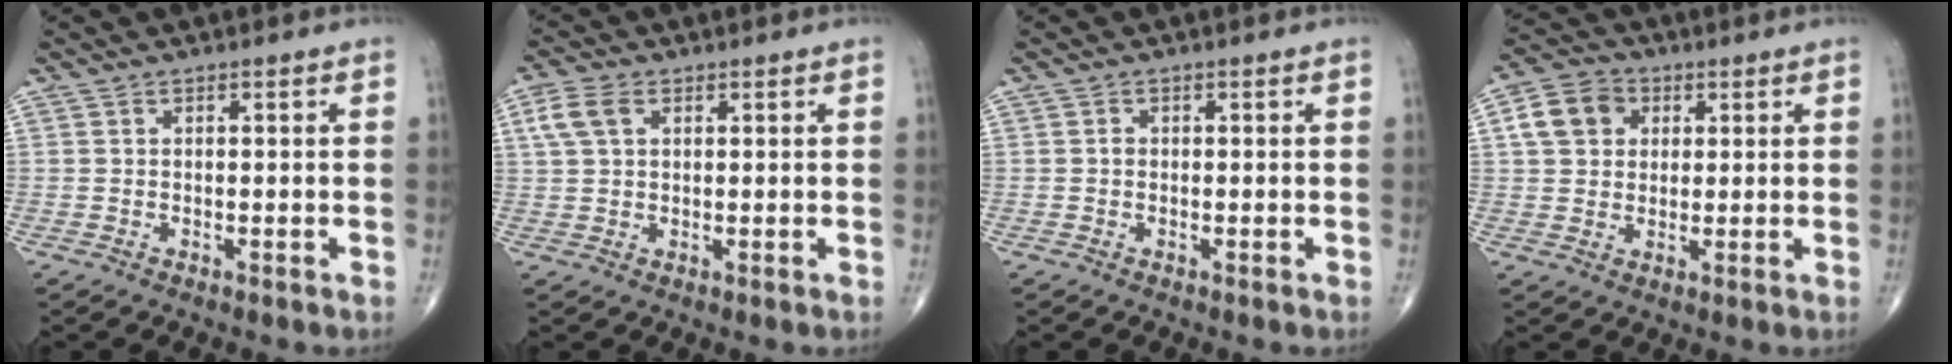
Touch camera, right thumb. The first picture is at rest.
{"total": 5.1, "force": [1.8, 3.2, 3.5], "torque": [-0.079, 0.011, 0.037]}
{"total": 0.6, "force": [-0.1, 0.5, 0.3], "torque": [-0.002, 0.002, -0.004]}
{"total": 8.3, "force": [2.3, 6.8, 4.3], "torque": [-0.062, 0.007, 0.033]}